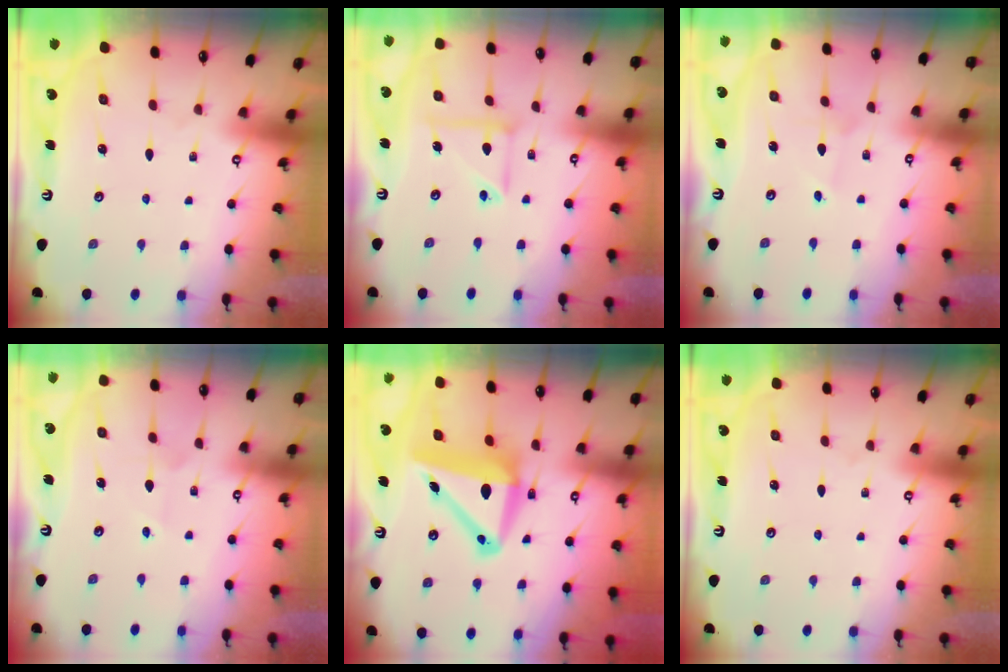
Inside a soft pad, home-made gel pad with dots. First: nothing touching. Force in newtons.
{"total": 8.6, "press": 8.6, "slide": 0.6}
{"total": 2.2, "press": 2.1, "slide": 0.3}
{"total": 2.8, "press": 2.8, "slide": 0.3}
{"total": 11.6, "press": 11.3, "slide": 2.7}
{"total": 0.0}